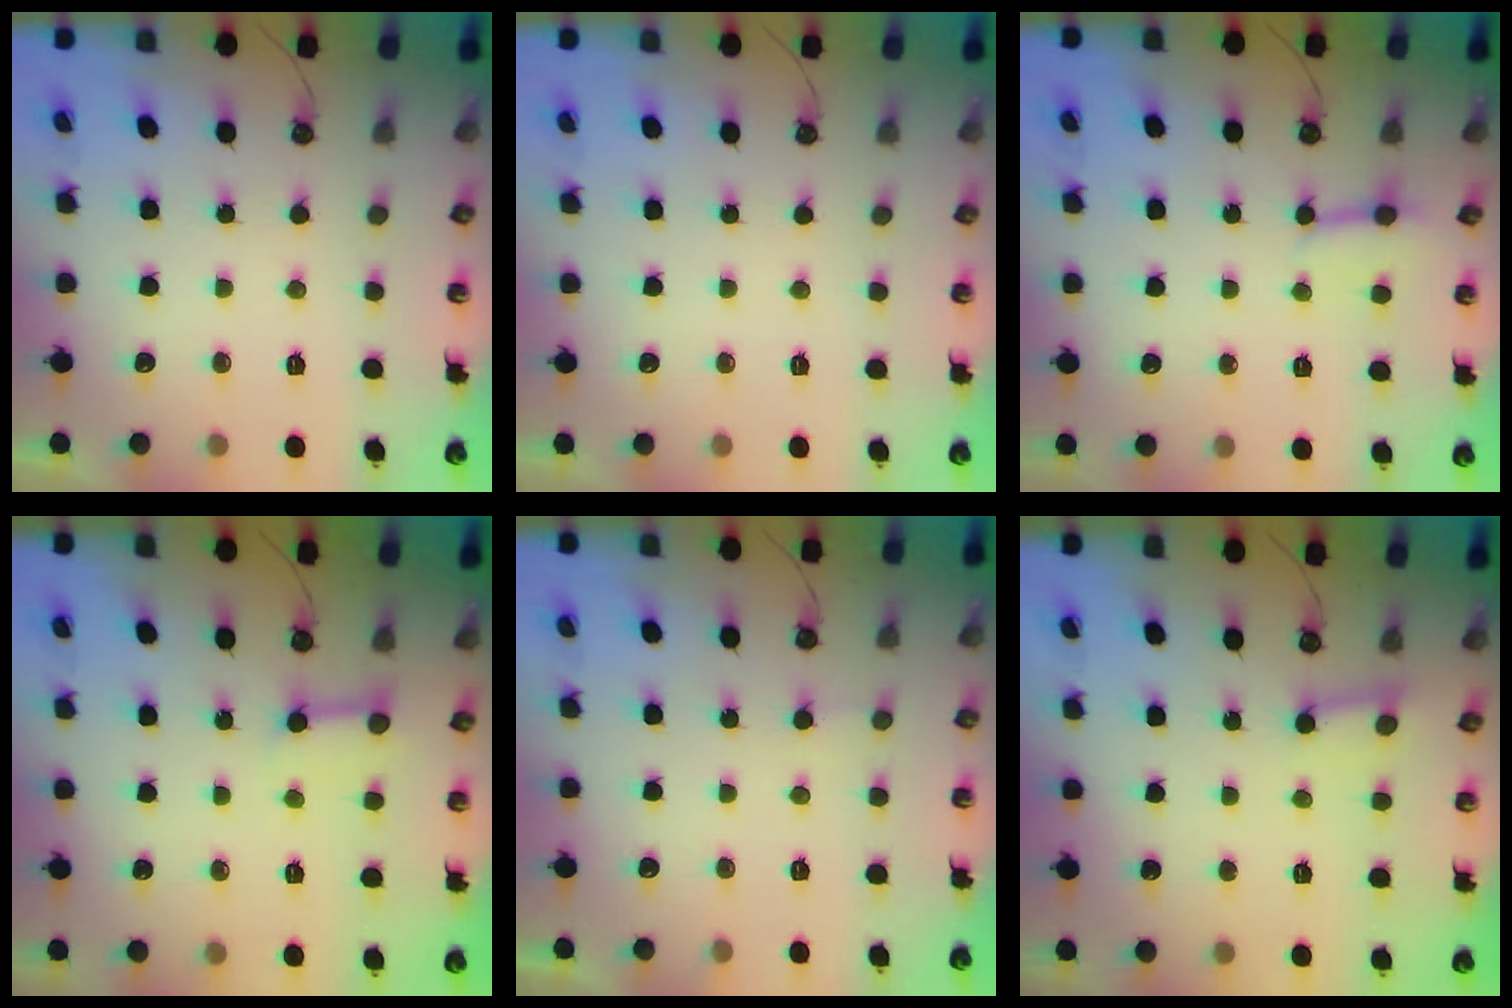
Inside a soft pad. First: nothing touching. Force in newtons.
{"total": 0.0}
{"total": 3.2, "press": 3.2, "slide": 0.2}
{"total": 5.2, "press": 5.1, "slide": 0.6}
{"total": 4.1, "press": 4.1, "slide": 0.3}
{"total": 2.6, "press": 2.5, "slide": 0.7}